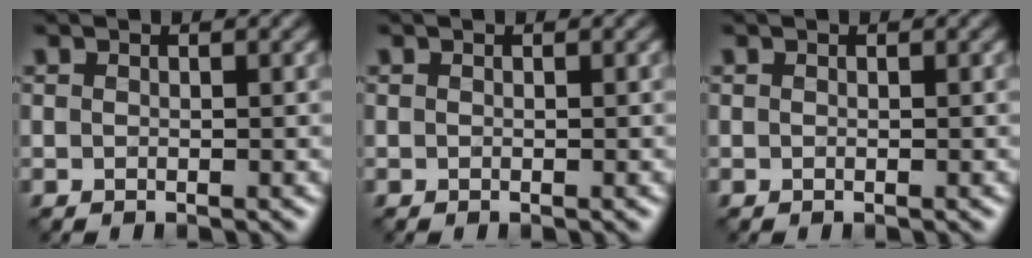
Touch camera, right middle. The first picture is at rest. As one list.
[{"total": 0.0}, {"total": 0.0}]